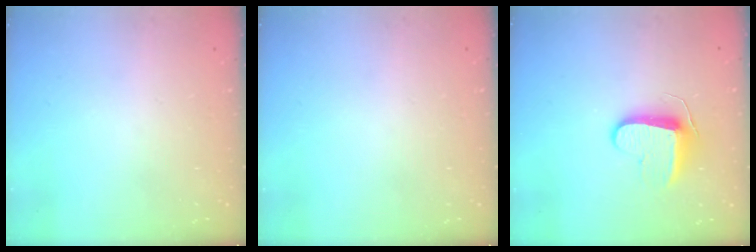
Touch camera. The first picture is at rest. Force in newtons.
{"total": 0.0}
{"total": 9.4, "press": 9.4, "slide": 0.2}